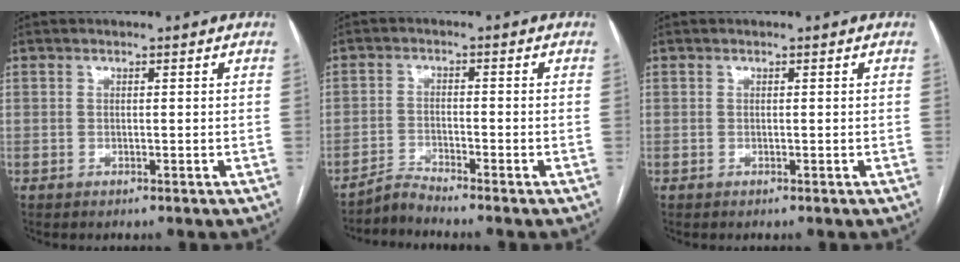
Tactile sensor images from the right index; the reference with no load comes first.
{"total": 2.9, "force": [-2.7, -1.0, -0.3], "torque": [0.004, -0.018, -0.053]}
{"total": 0.0}